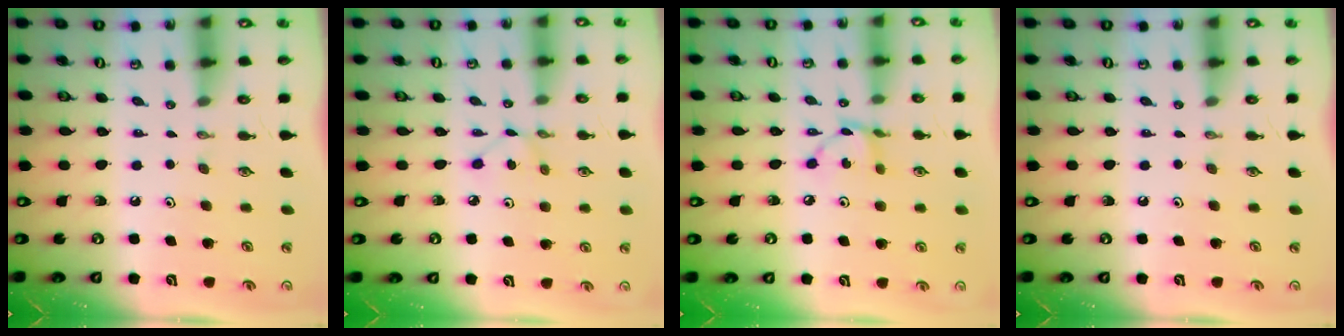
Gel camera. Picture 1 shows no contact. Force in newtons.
{"total": 2.8, "press": 2.8, "slide": 0.3}
{"total": 6.3, "press": 6.3, "slide": 0.2}
{"total": 0.0}